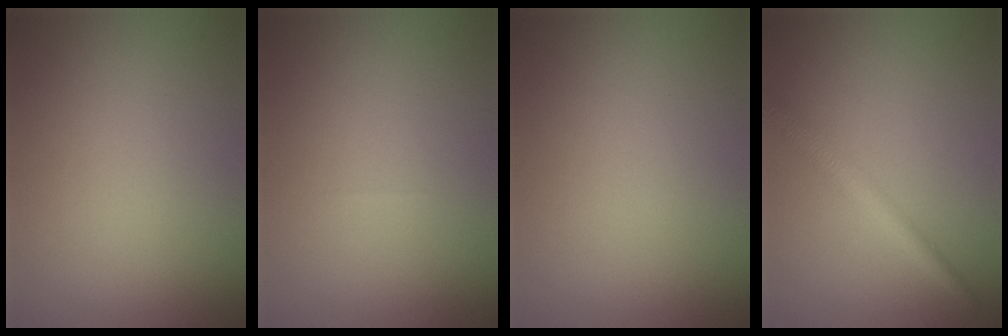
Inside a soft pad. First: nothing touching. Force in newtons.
{"total": 0.0}
{"total": 0.0}
{"total": 2.8, "press": 2.8, "slide": 0.0}